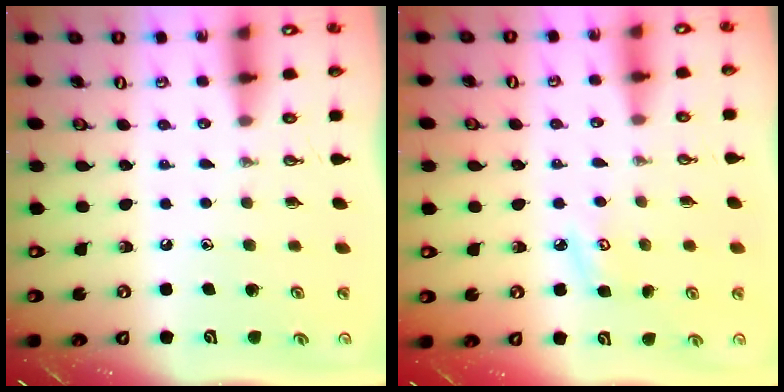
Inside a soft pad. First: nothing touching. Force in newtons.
{"total": 4.2, "press": 4.1, "slide": 0.4}